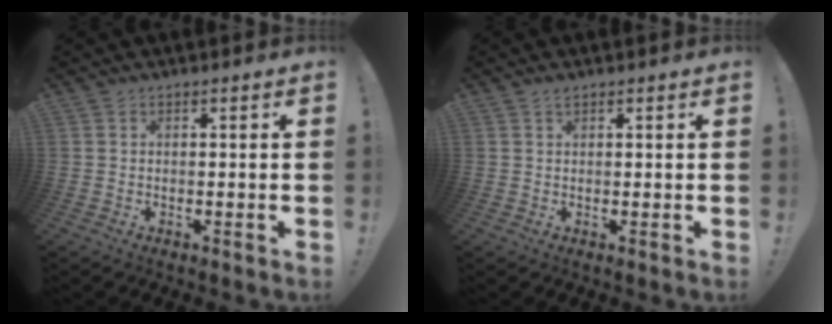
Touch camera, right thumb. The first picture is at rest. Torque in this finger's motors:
{"motor_torque": [-0.25, 0.13, 0.23, -0.21, 0.01]}